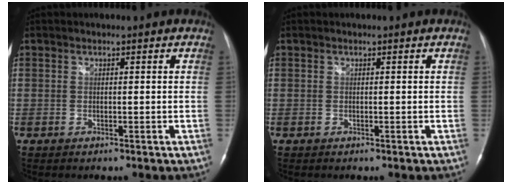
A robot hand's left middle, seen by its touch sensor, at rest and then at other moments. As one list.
[{"total": 0.0}]